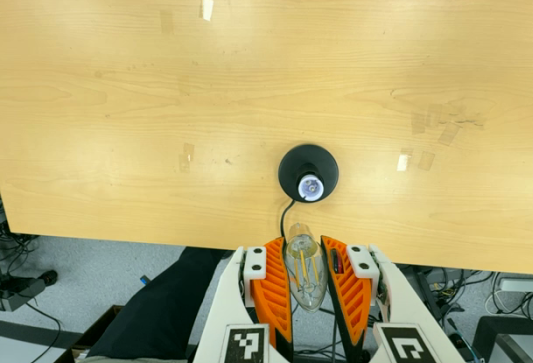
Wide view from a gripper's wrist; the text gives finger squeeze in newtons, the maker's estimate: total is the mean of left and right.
{"total": 20.3, "left": 21.7, "right": 18.9}